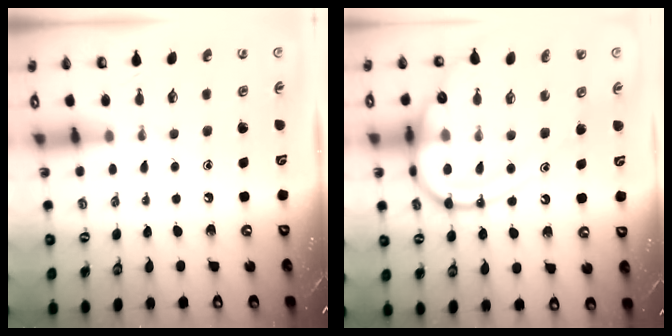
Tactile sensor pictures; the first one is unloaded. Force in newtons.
{"total": 14.5, "press": 14.4, "slide": 1.2}